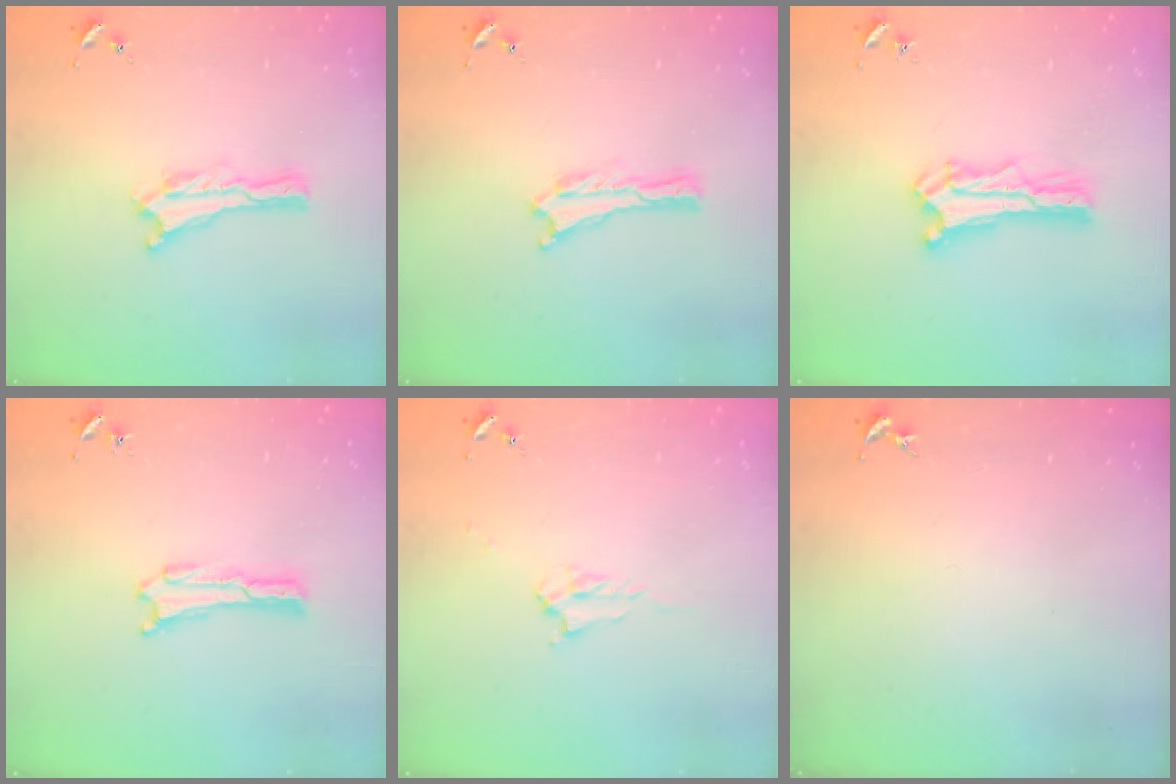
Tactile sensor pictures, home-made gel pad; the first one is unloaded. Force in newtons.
{"total": 0.0}
{"total": 1.4, "press": 1.4, "slide": 0.2}
{"total": 0.0}
{"total": 1.7, "press": 1.6, "slide": 0.2}
{"total": 0.0}